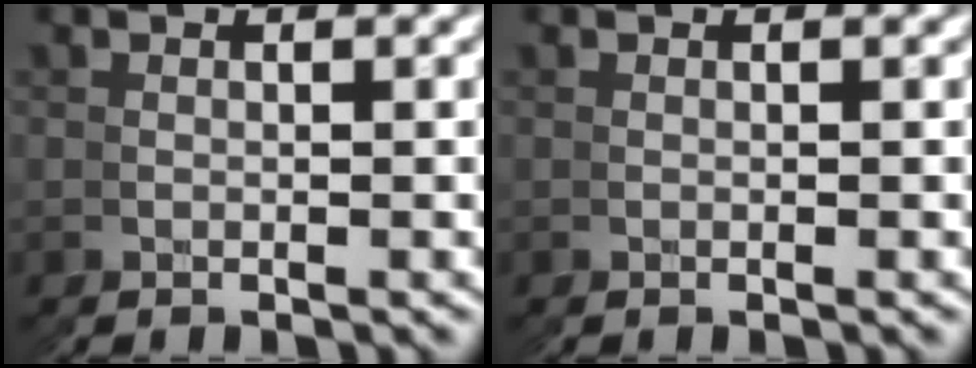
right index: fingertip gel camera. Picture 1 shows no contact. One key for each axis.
{"total": 0.0}